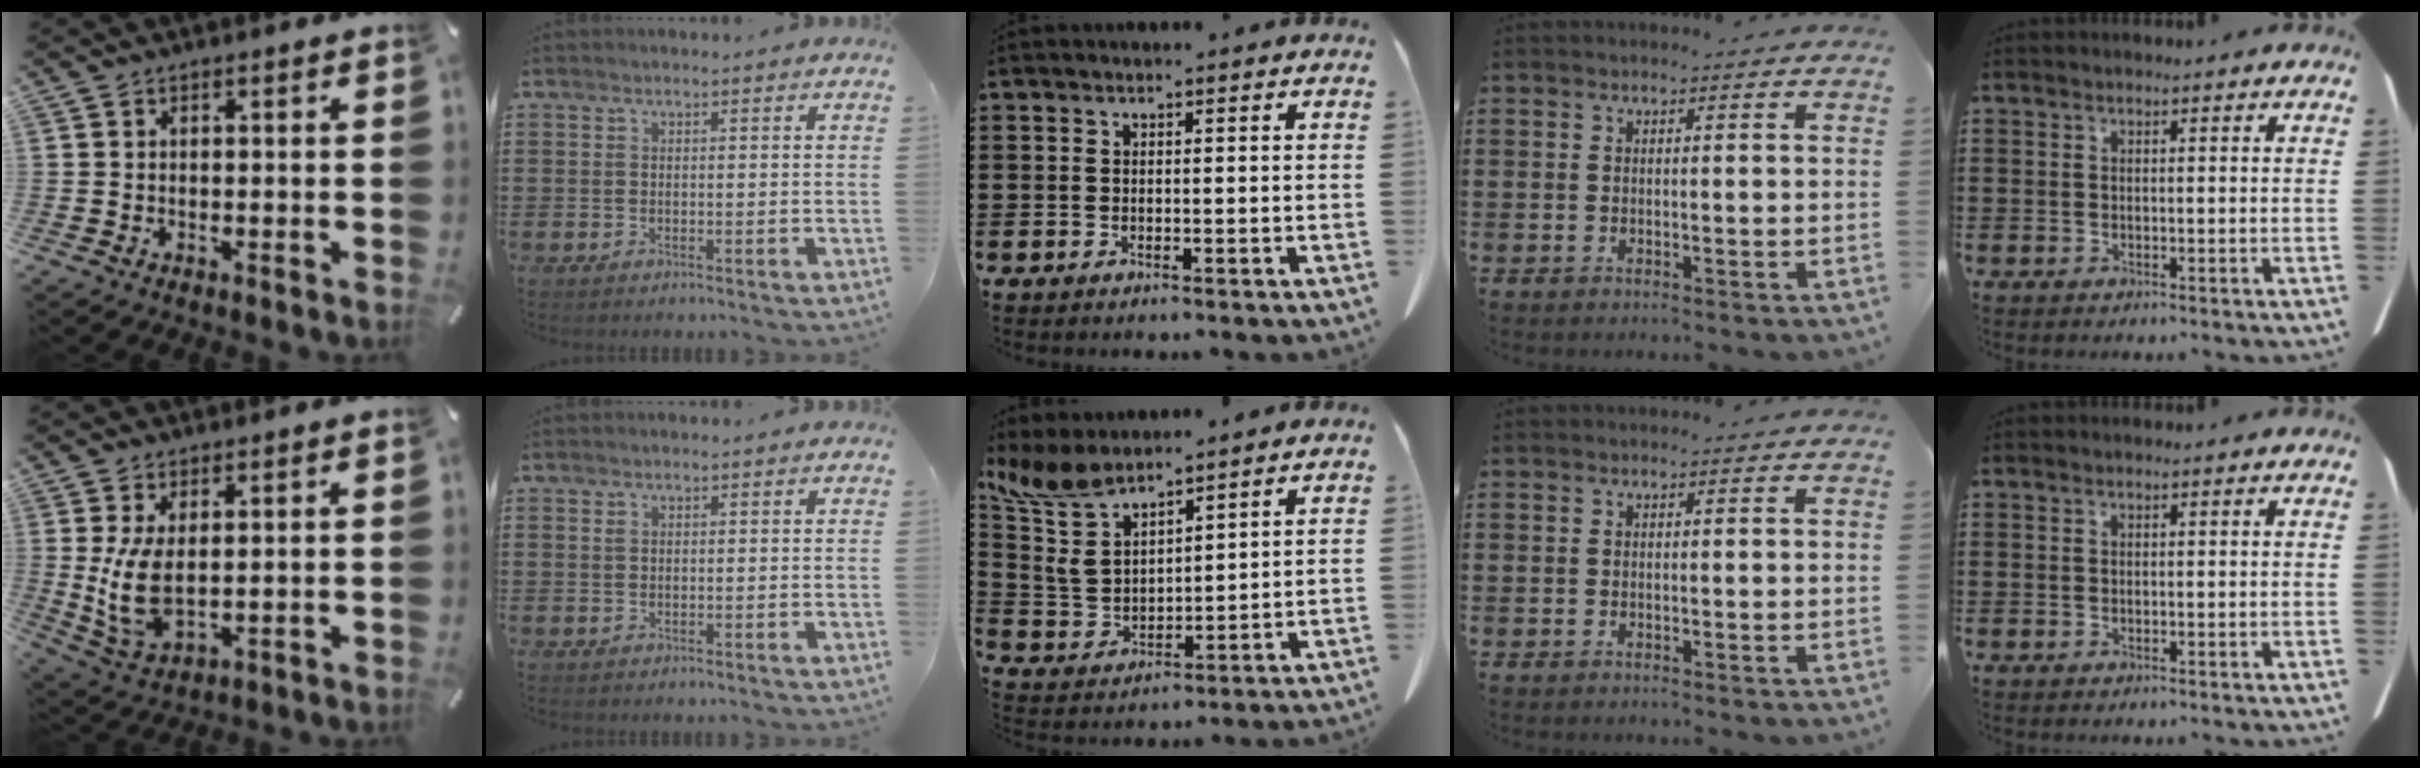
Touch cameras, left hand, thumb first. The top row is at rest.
{"thumb": {"total": 8.6, "force": [1.2, 4.6, 7.1], "torque": [-0.175, -0.019, 0.023]}, "index": {"total": 0.6, "force": [0.4, 0.3, 0.4], "torque": [-0.009, 0.001, 0.009]}, "middle": {"total": 9.1, "force": [6.5, 3.9, 5.0], "torque": [-0.135, -0.027, 0.120]}}